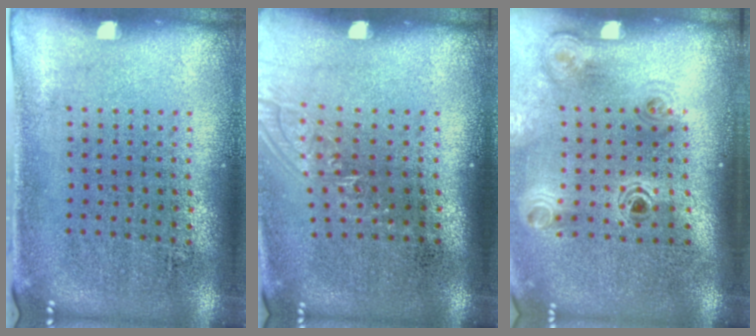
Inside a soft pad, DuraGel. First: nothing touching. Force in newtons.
{"total": 1.1, "press": 1.0, "slide": 0.5}
{"total": 1.2, "press": 1.2, "slide": 0.3}